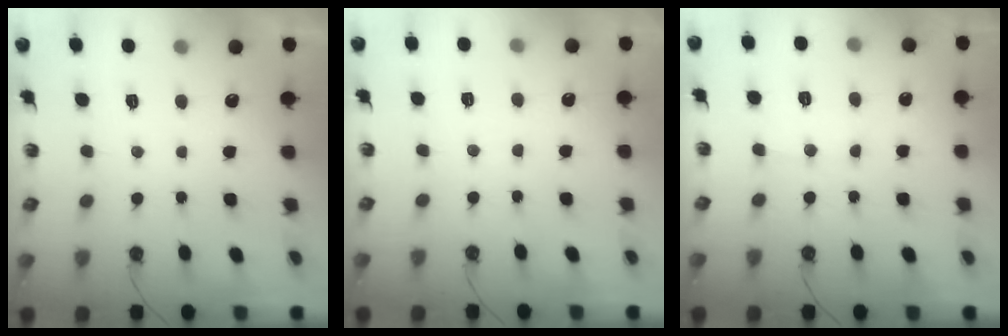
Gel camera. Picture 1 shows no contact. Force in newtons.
{"total": 2.8, "press": 2.8, "slide": 0.4}
{"total": 8.4, "press": 8.3, "slide": 0.7}